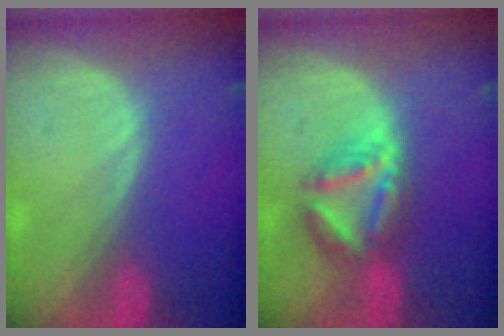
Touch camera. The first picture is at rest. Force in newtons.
{"total": 6.2, "press": 6.2, "slide": 0.4}